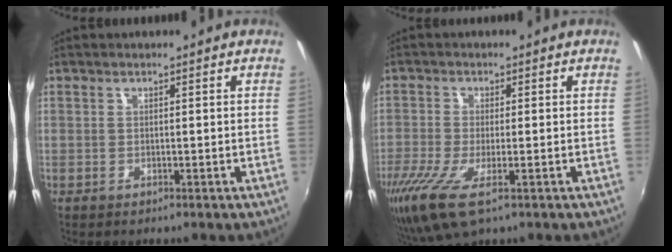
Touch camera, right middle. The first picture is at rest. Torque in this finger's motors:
{"motor_torque": [1.37, -0.77, 0.55, 0.21]}